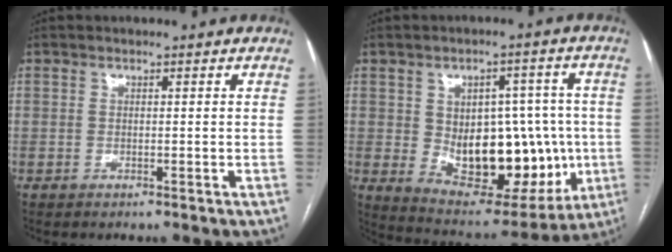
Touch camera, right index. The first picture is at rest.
{"total": 18.4, "force": [-1.3, 10.3, 15.2], "torque": [-0.217, 0.018, 0.012]}